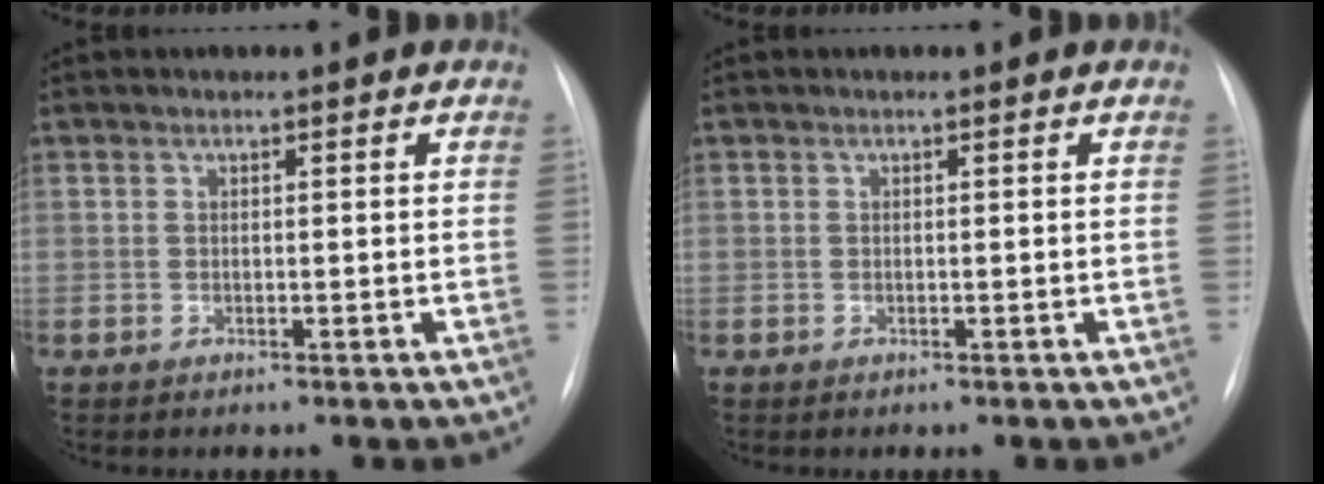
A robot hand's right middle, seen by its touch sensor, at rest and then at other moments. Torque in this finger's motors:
{"motor_torque": [0.10, -0.04, 0.02, -0.02]}